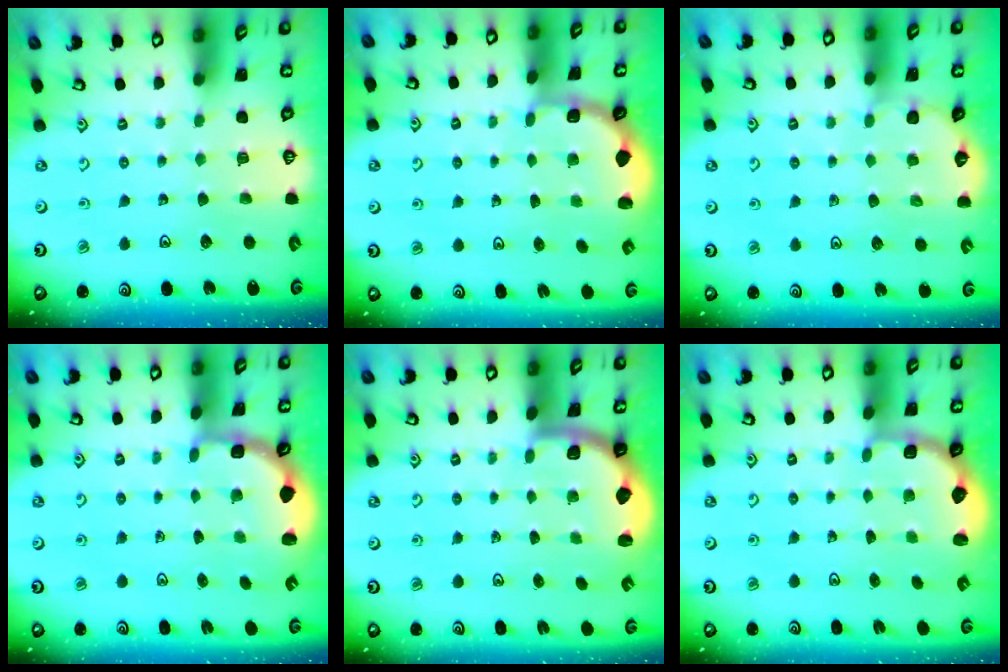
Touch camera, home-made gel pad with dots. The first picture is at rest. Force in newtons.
{"total": 1.8, "press": 1.6, "slide": 0.7}
{"total": 3.0, "press": 2.9, "slide": 0.5}
{"total": 2.5, "press": 1.9, "slide": 1.6}
{"total": 2.0, "press": 2.0, "slide": 0.5}
{"total": 2.8, "press": 2.1, "slide": 1.9}